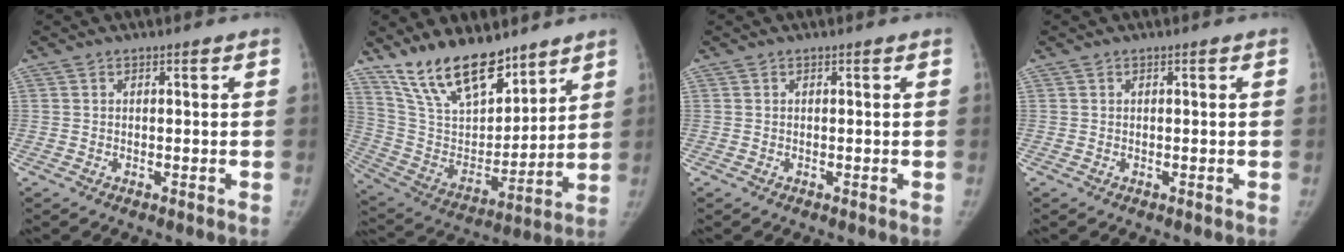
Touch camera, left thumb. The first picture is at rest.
{"total": 19.2, "force": [14.3, 8.1, 9.8], "torque": [-0.126, -0.075, 0.268]}
{"total": 0.0}
{"total": 0.0}